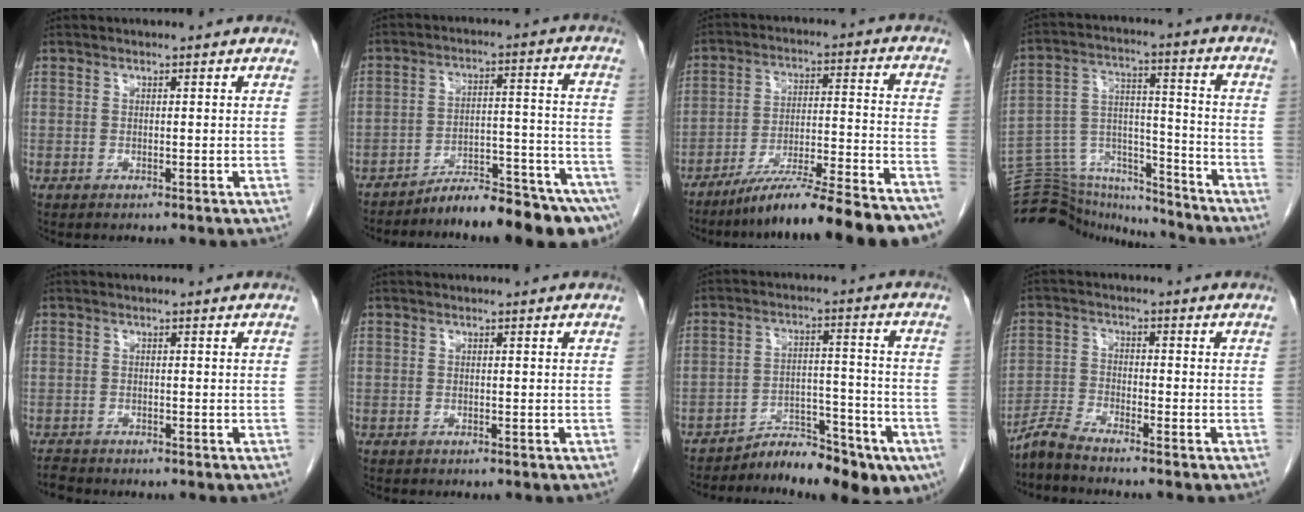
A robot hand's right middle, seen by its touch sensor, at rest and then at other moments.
{"total": 14.0, "force": [-11.9, 2.1, 7.2], "torque": [-0.070, 0.042, -0.176]}
{"total": 20.6, "force": [-17.7, 0.1, 10.5], "torque": [-0.121, -0.002, -0.270]}
{"total": 19.2, "force": [-18.4, 4.4, 3.5], "torque": [-0.084, 0.044, -0.288]}
{"total": 2.0, "force": [-1.9, 0.5, 0.2], "torque": [-0.004, -0.007, -0.034]}
{"total": 0.7, "force": [-0.6, 0.3, 0.2], "torque": [-0.007, 0.001, -0.010]}
{"total": 11.2, "force": [-9.1, 3.5, 5.5], "torque": [-0.053, 0.042, -0.139]}
{"total": 3.8, "force": [-3.7, -0.4, 0.8], "torque": [-0.019, -0.018, -0.078]}